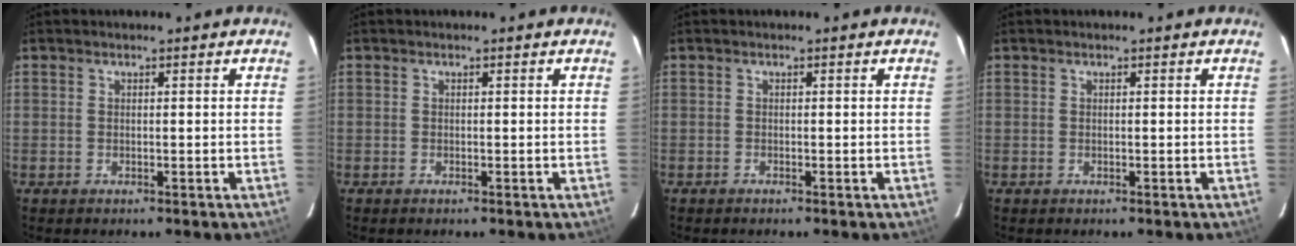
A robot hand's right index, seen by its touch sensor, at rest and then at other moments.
{"total": 0.0}
{"total": 0.0}
{"total": 0.0}